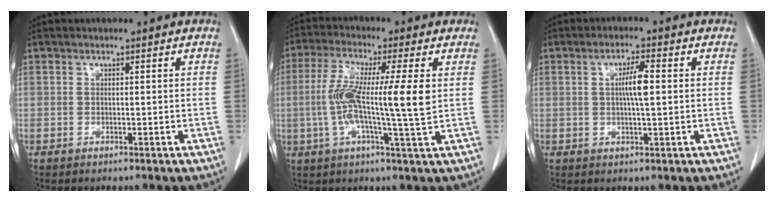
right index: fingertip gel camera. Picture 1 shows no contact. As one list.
[{"total": 12.3, "force": [0.7, 0.2, 12.3], "torque": [-0.235, 0.002, 0.002]}, {"total": 4.5, "force": [0.4, 0.3, 4.4], "torque": [-0.080, 0.001, 0.007]}]